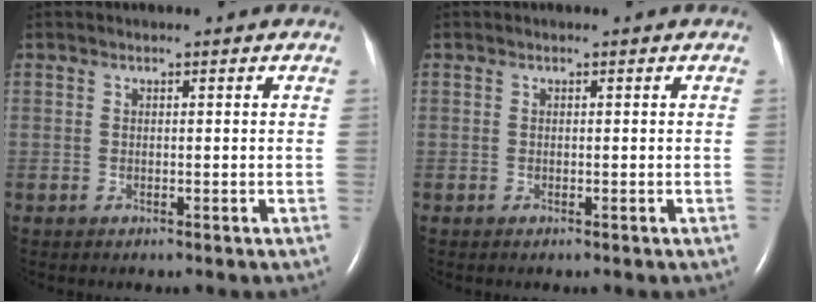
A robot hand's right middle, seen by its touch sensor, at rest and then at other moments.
{"total": 0.0}